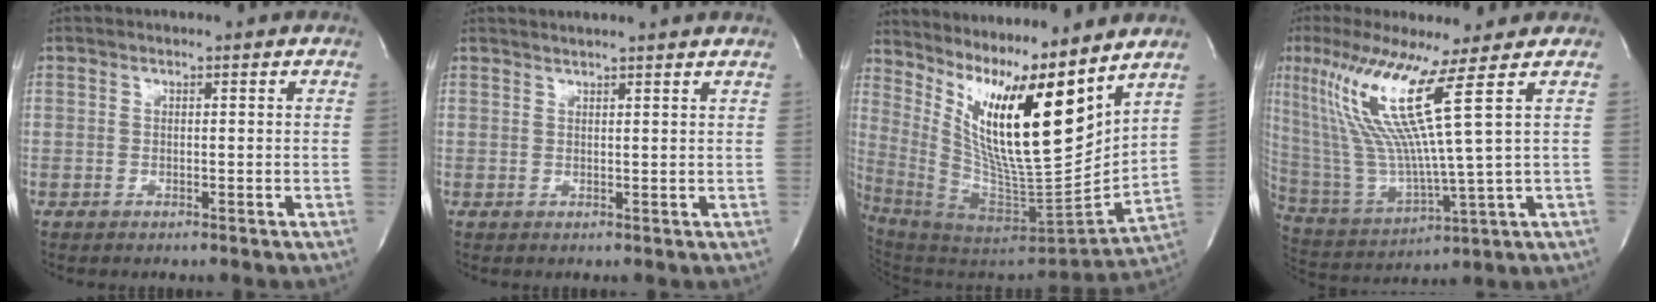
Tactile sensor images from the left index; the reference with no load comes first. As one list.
[{"total": 5.5, "force": [5.1, -0.7, 2.0], "torque": [-0.025, 0.015, 0.052]}, {"total": 19.7, "force": [10.9, 2.6, 16.2], "torque": [-0.289, -0.025, 0.195]}, {"total": 14.6, "force": [6.5, -2.3, 12.8], "torque": [-0.264, -0.017, 0.124]}]